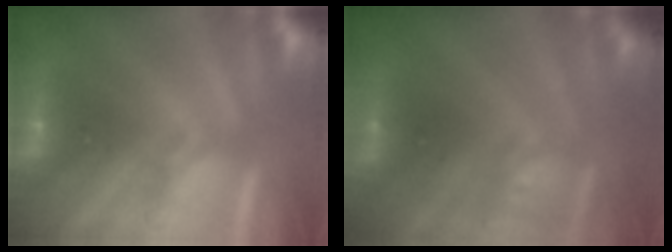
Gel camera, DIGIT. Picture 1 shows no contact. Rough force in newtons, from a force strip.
{"total": 2.7}